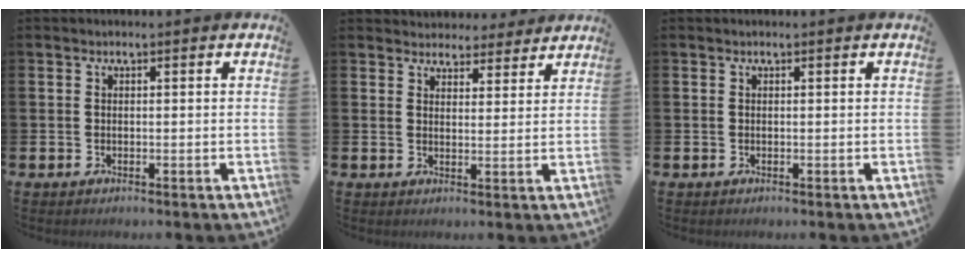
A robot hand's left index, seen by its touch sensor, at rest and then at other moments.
{"total": 3.9, "force": [3.7, 1.2, -0.2], "torque": [0.001, -0.025, 0.066]}
{"total": 0.0}